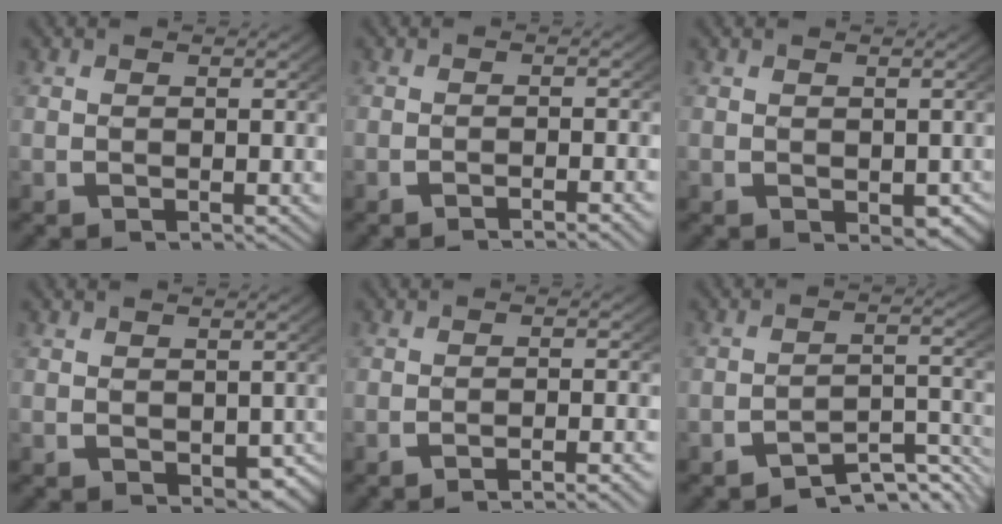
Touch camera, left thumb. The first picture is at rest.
{"total": 2.4, "force": [-2.0, 0.3, 1.2], "torque": [-0.018, 0.003, -0.033]}
{"total": 1.9, "force": [-0.2, 1.4, 1.3], "torque": [-0.014, -0.015, 0.009]}
{"total": 2.5, "force": [-0.4, 1.8, 1.7], "torque": [-0.018, -0.019, 0.010]}
{"total": 3.1, "force": [-2.6, 0.2, 1.8], "torque": [-0.027, 0.002, -0.041]}
{"total": 6.4, "force": [-4.5, 2.2, 4.0], "torque": [-0.056, -0.013, -0.063]}